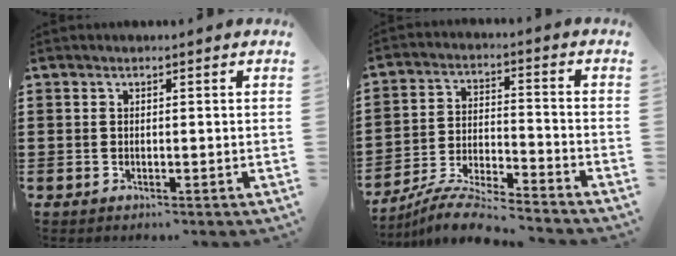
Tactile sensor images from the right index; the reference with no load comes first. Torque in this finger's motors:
{"motor_torque": [0.01, 0.16, 0.03, 0.01]}